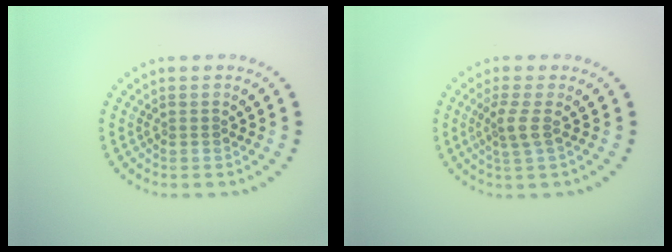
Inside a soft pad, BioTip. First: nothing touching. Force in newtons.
{"total": 1.9, "press": 1.5, "slide": 1.2}